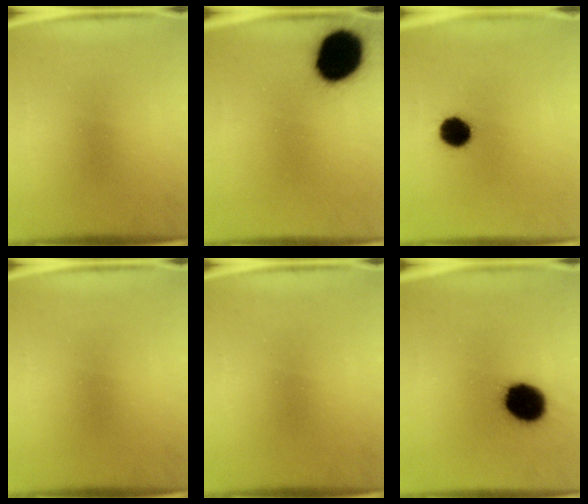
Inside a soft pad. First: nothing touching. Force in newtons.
{"total": 17.9}
{"total": 8.4}
{"total": 0.0}
{"total": 0.0}
{"total": 13.8}